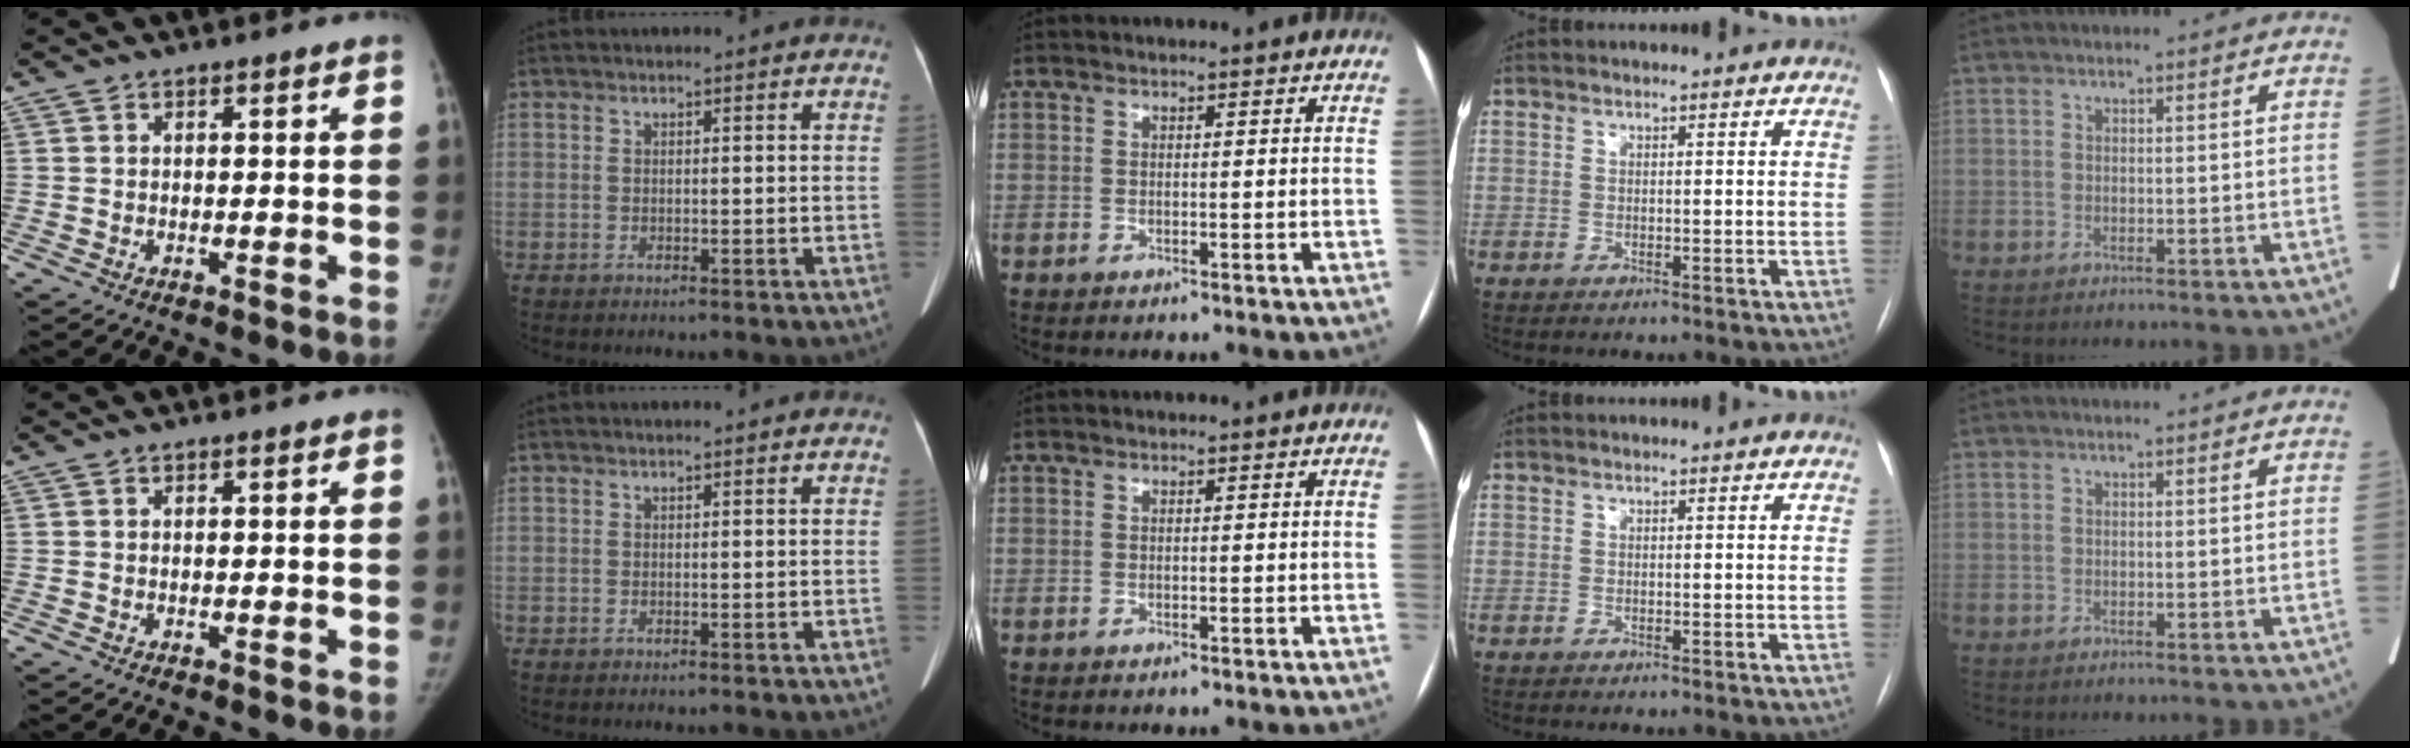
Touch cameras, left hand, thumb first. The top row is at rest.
{}